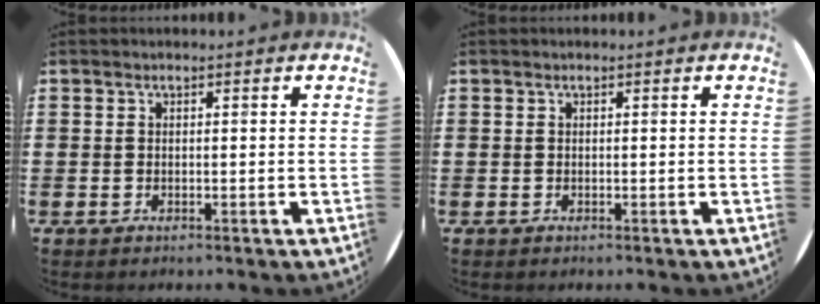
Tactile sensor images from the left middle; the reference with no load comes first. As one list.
[{"total": 0.0}]